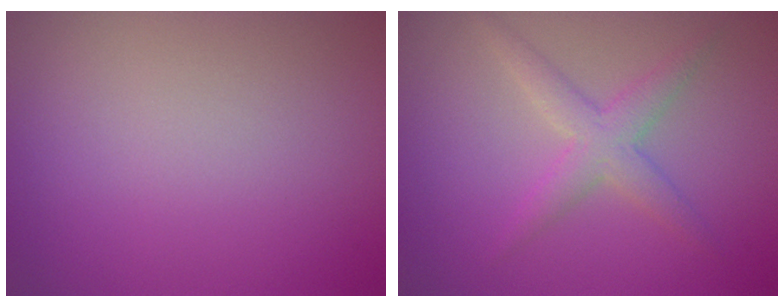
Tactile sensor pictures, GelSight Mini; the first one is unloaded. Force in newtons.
{"total": 2.9, "press": 2.9, "slide": 0.0}